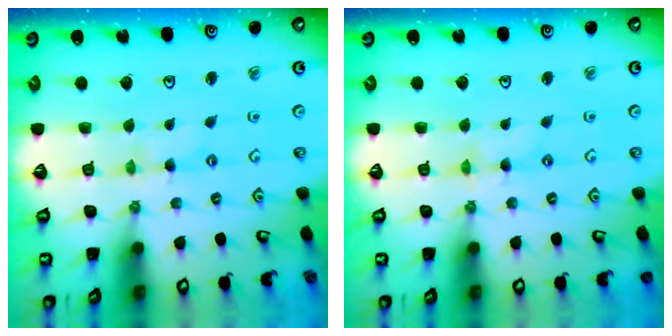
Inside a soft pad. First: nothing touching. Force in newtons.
{"total": 0.0}